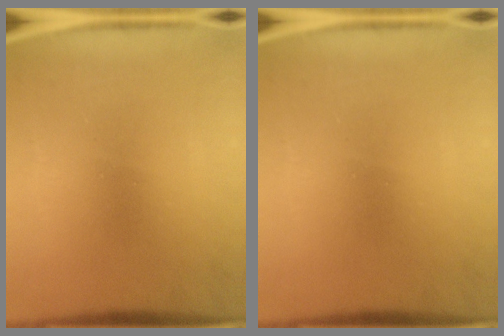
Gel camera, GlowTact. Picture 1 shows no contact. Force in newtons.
{"total": 0.0}